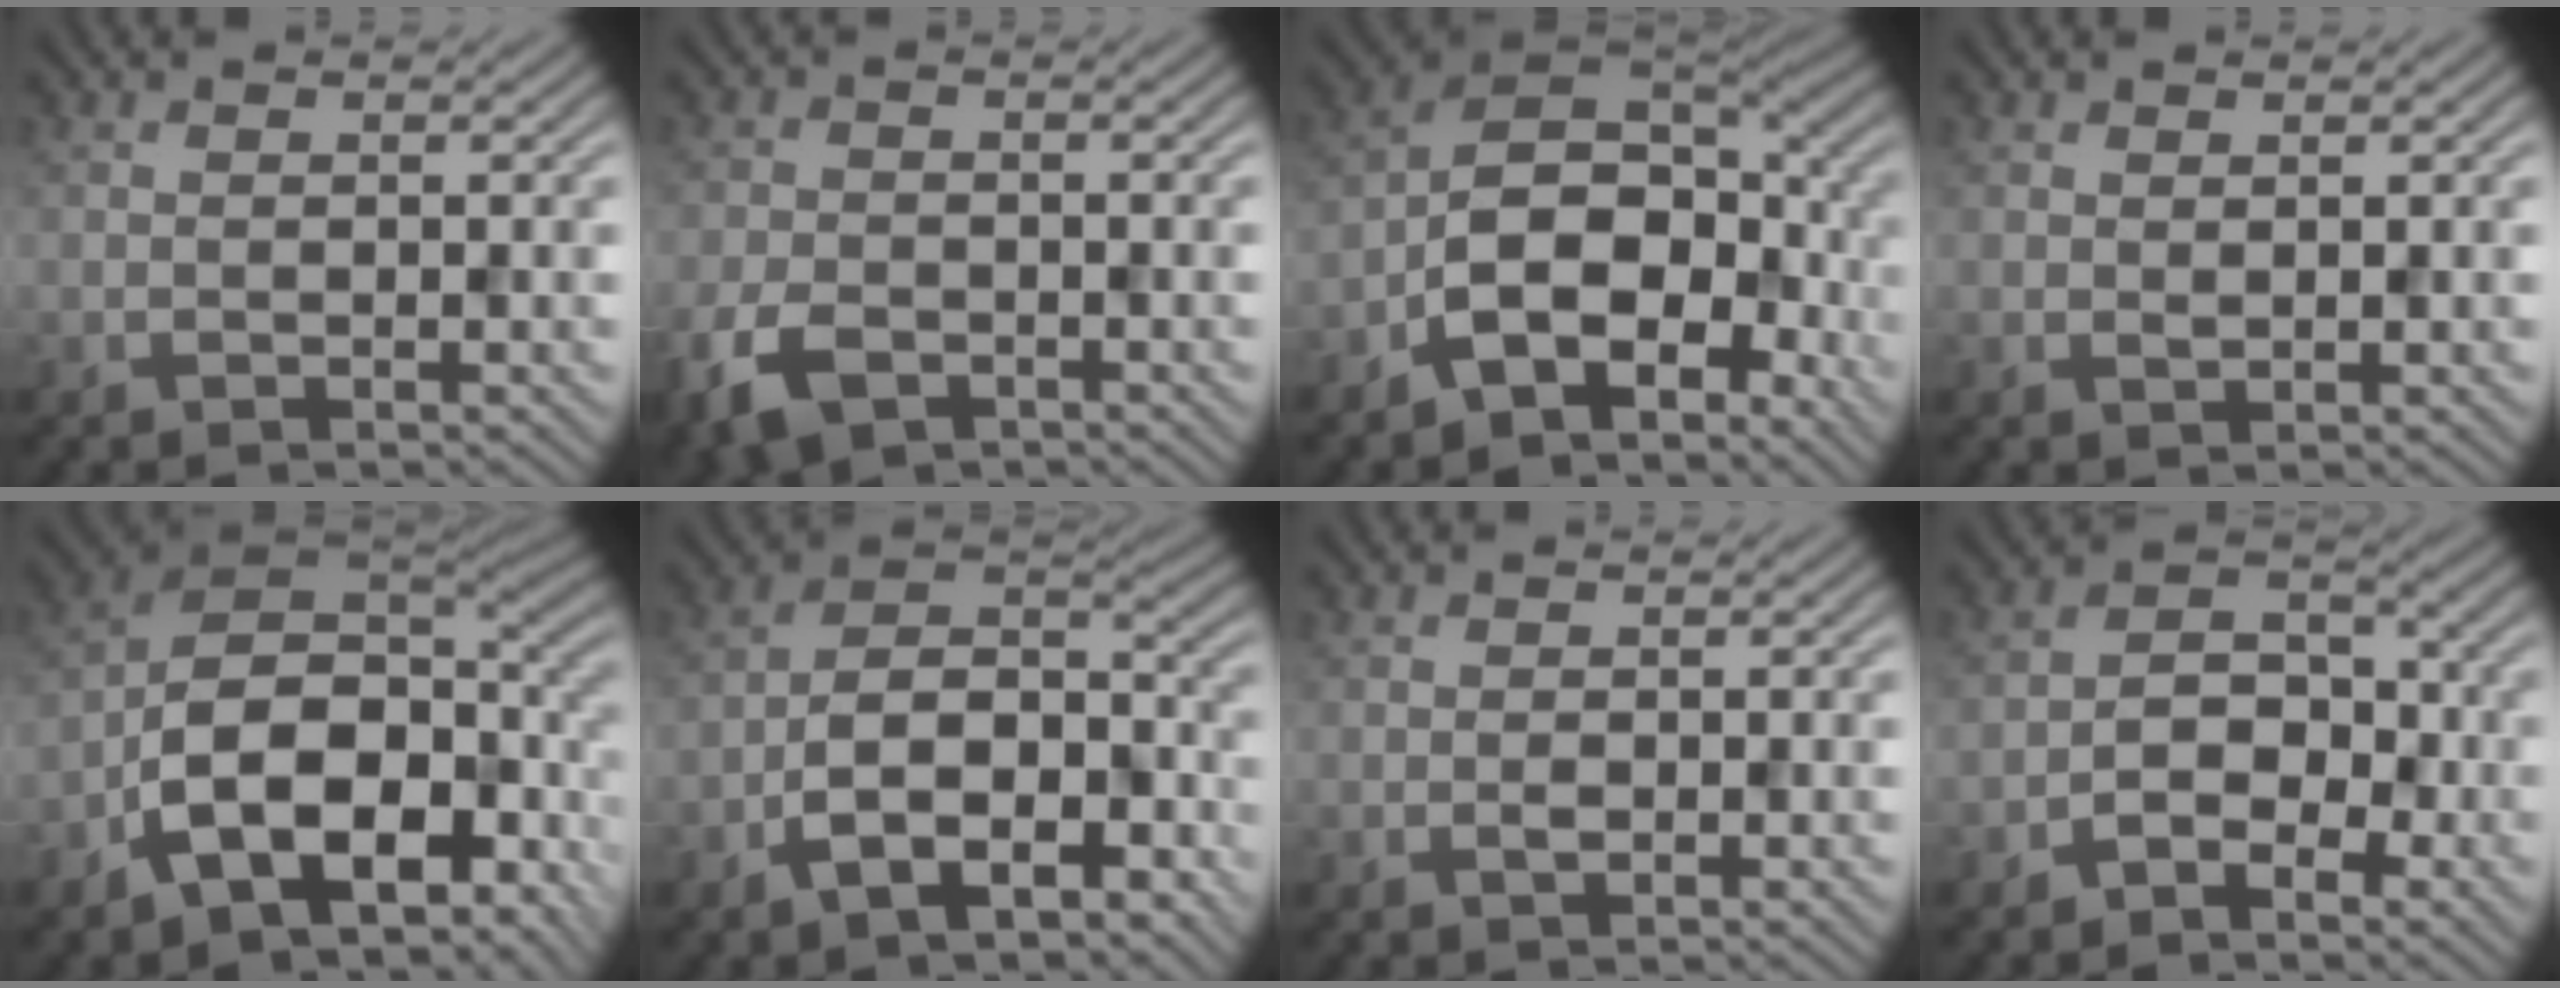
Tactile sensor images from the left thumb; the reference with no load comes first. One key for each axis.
{"total": 5.2, "fx": -3.0, "fy": 3.0, "fz": 3.0, "tx": -0.073, "ty": -0.011, "tz": -0.066}
{"total": 11.3, "fx": -4.8, "fy": 6.4, "fz": 8.0, "tx": -0.143, "ty": -0.002, "tz": -0.100}
{"total": 0.7, "fx": 0.5, "fy": 0.3, "fz": 0.3, "tx": -0.010, "ty": -0.001, "tz": 0.009}
{"total": 16.4, "fx": -6.3, "fy": 8.8, "fz": 12.3, "tx": -0.228, "ty": -0.023, "tz": -0.104}
{"total": 10.3, "fx": -5.6, "fy": 5.4, "fz": 6.7, "tx": -0.114, "ty": -0.002, "tz": -0.110}
{"total": 0.7, "fx": -0.2, "fy": 0.4, "fz": 0.5, "tx": -0.011, "ty": 0.001, "tz": -0.005}
{"total": 4.4, "fx": -2.5, "fy": 2.6, "fz": 2.5, "tx": -0.034, "ty": 0.015, "tz": -0.053}